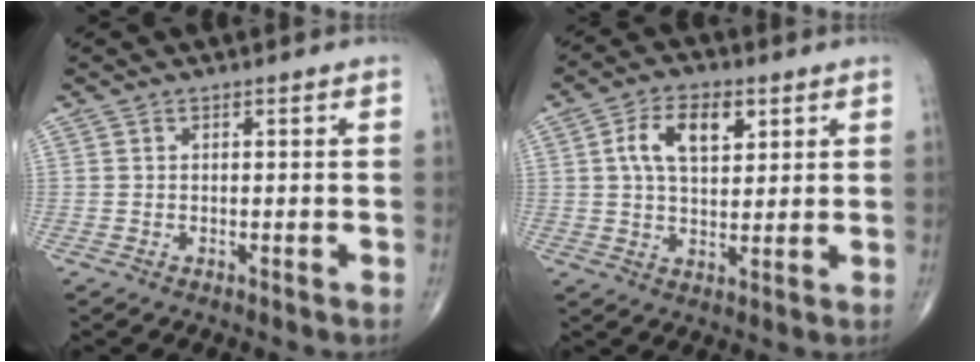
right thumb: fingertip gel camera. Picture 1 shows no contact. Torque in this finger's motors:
{"motor_torque": [-0.08, 0.22, 0.38, 0.09, 0.04]}